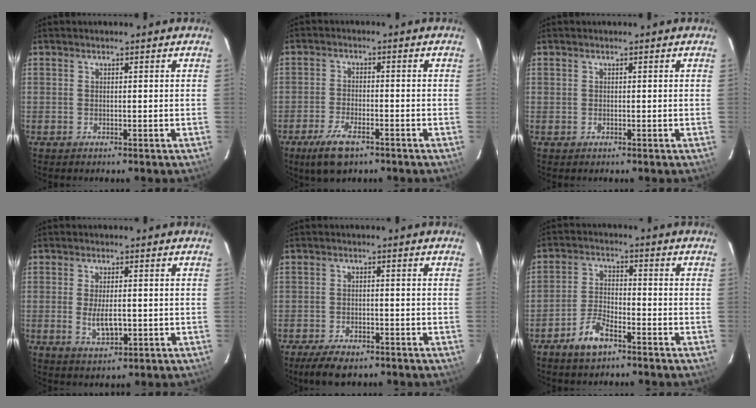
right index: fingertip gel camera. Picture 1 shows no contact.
{"total": 7.1, "force": [-4.6, 2.8, 4.7], "torque": [-0.113, -0.011, -0.083]}
{"total": 0.0}
{"total": 5.2, "force": [-0.7, 2.2, 4.7], "torque": [-0.091, -0.009, -0.008]}
{"total": 6.7, "force": [-5.1, 2.7, 3.3], "torque": [-0.082, -0.009, -0.084]}
{"total": 6.1, "force": [-4.3, 2.3, 3.8], "torque": [-0.087, 0.005, -0.081]}